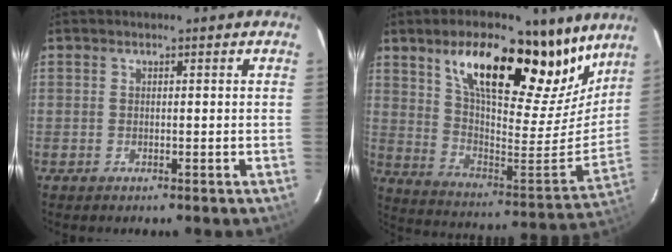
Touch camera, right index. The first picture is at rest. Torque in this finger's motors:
{"motor_torque": [0.72, 0.63, 1.05, 0.21]}